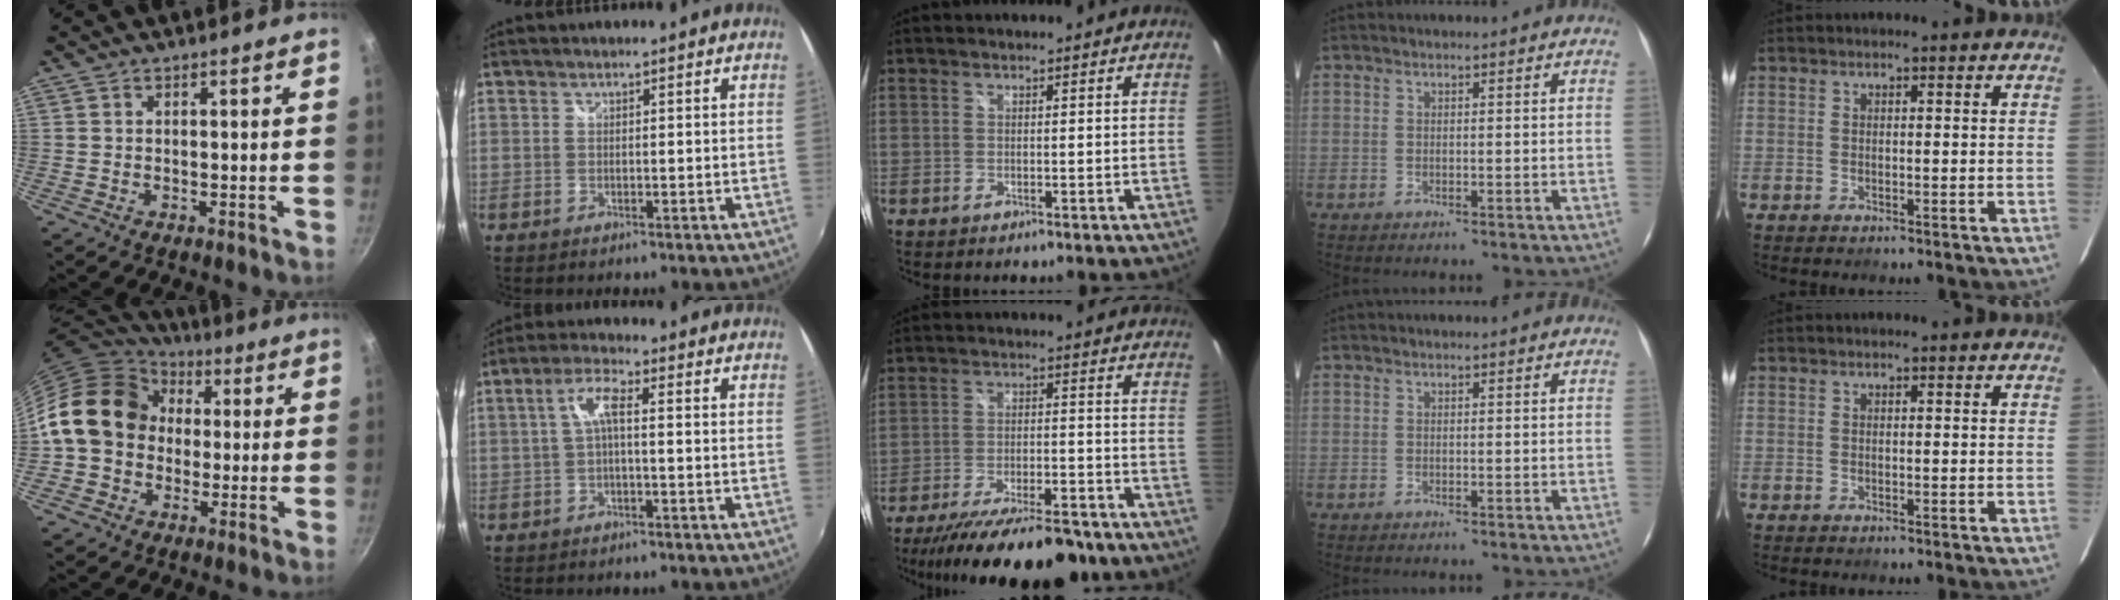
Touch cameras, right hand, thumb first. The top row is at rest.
{"thumb": {"total": 16.1, "force": [1.5, 13.4, 8.9], "torque": [-0.123, 0.036, 0.015]}, "index": {"total": 4.5, "force": [-0.2, 1.0, 4.4], "torque": [-0.091, 0.011, -0.003]}, "middle": {"total": 20.2, "force": [-16.6, 4.8, 10.5], "torque": [-0.193, -0.039, -0.243]}}